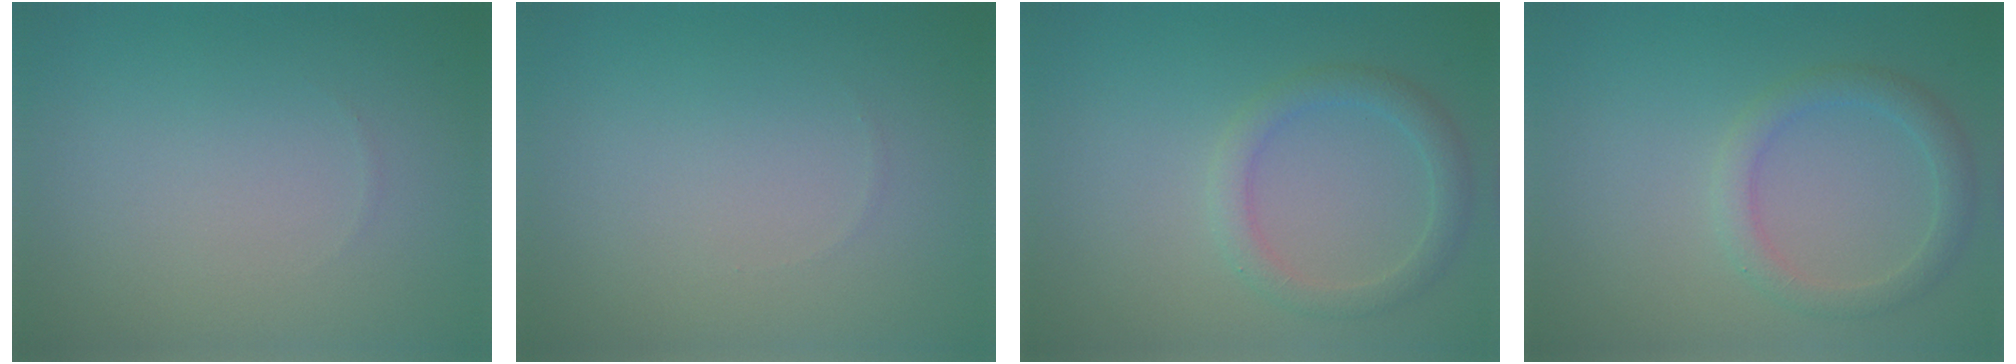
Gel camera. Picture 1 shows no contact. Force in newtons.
{"total": 0.0}
{"total": 2.3, "press": 2.3, "slide": 0.1}
{"total": 2.3, "press": 2.3, "slide": 0.1}